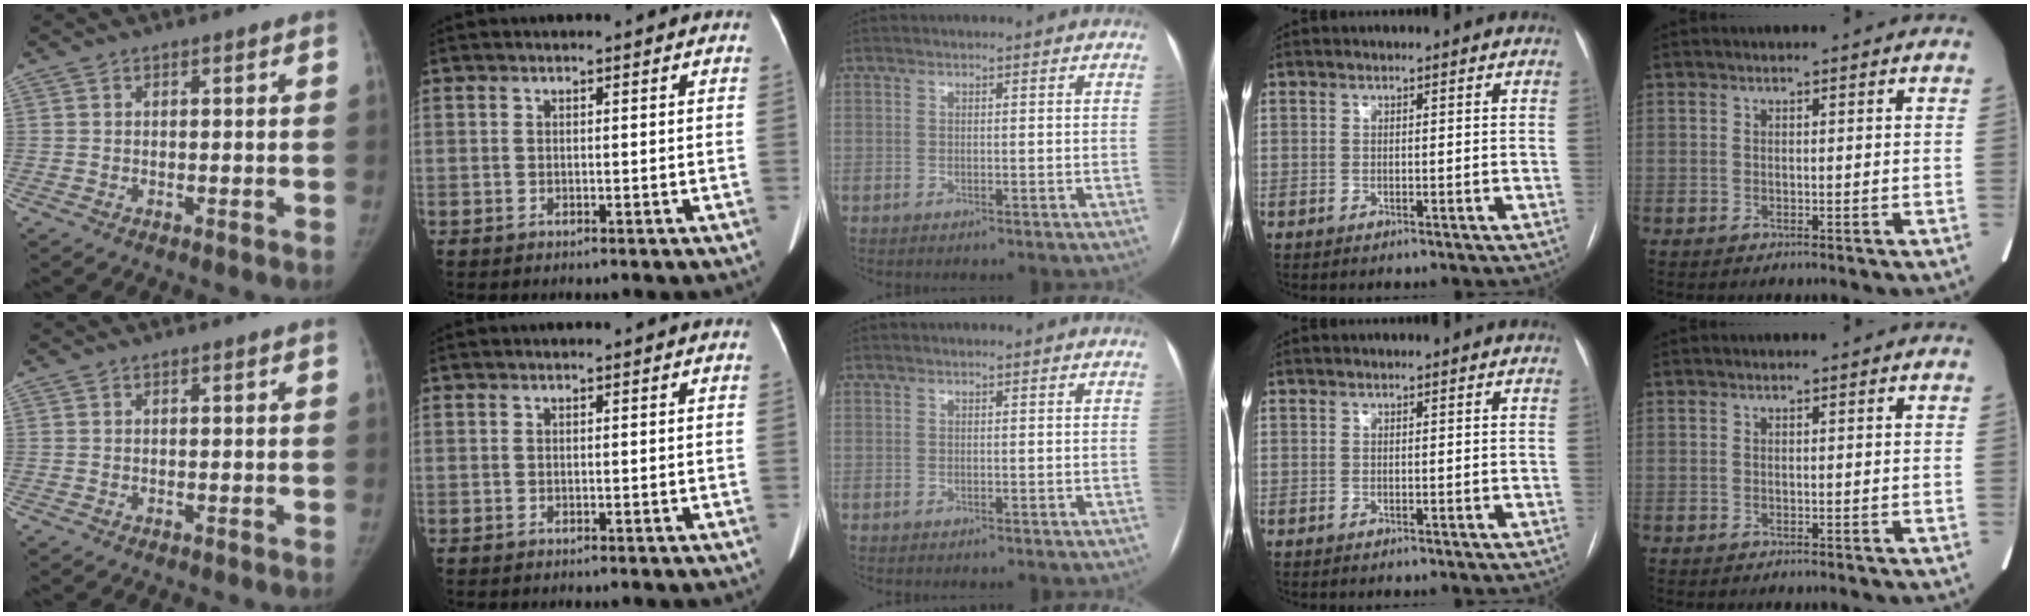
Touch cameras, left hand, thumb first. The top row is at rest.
{}